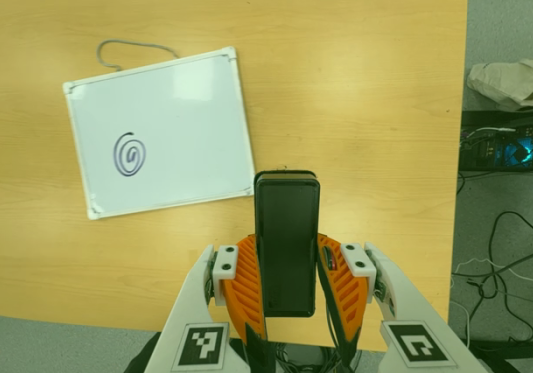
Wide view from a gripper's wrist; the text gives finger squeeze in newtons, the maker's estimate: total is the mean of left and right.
{"total": 4.8, "left": 3.3, "right": 6.4}